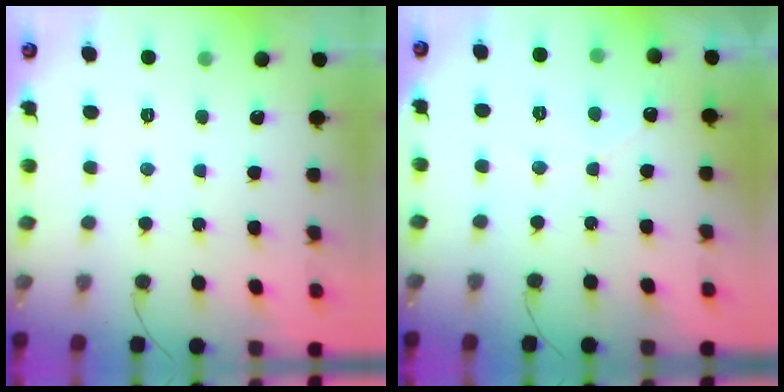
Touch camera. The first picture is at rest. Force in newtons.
{"total": 2.7, "press": 2.7, "slide": 0.1}